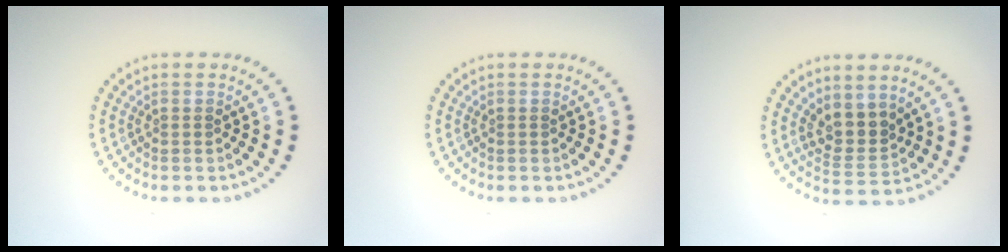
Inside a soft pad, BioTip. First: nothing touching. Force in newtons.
{"total": 0.0}
{"total": 3.0, "press": 2.3, "slide": 1.8}